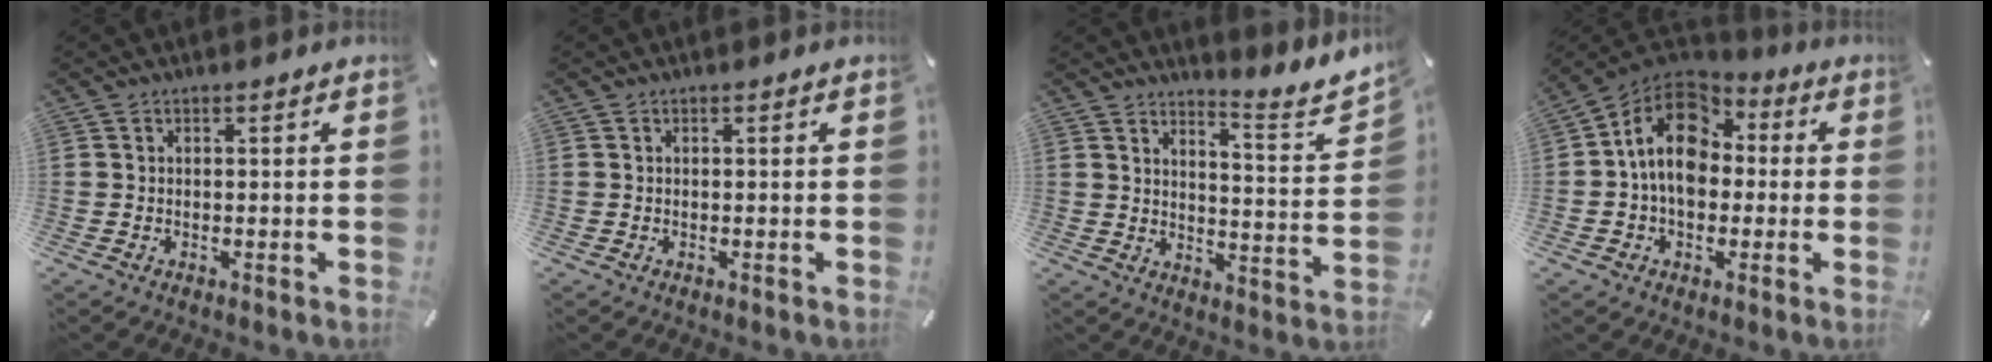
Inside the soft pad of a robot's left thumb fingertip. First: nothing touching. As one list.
[{"total": 0.0}, {"total": 6.2, "force": [5.8, 1.3, 2.1], "torque": [-0.029, -0.070, 0.091]}, {"total": 13.7, "force": [0.5, 10.7, 8.5], "torque": [-0.161, 0.014, 0.009]}]